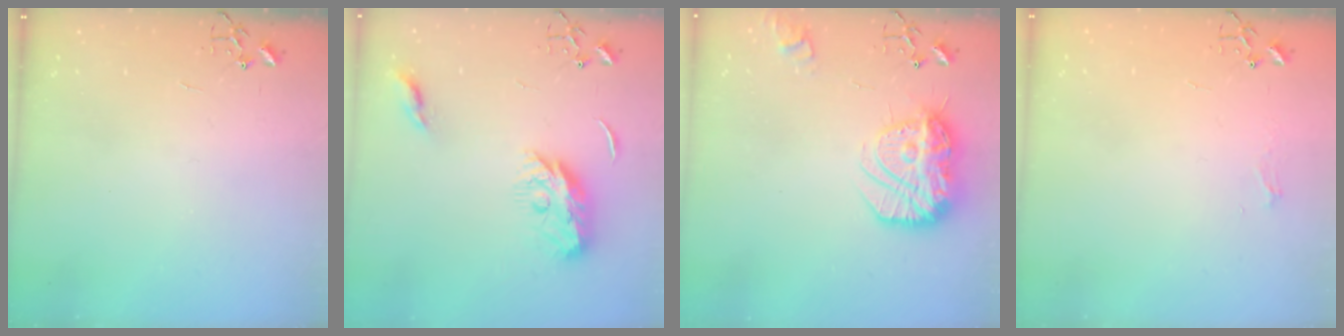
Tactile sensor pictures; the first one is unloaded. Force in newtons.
{"total": 11.1, "press": 11.0, "slide": 0.8}
{"total": 17.9, "press": 17.9, "slide": 1.5}
{"total": 4.7, "press": 4.7, "slide": 0.6}